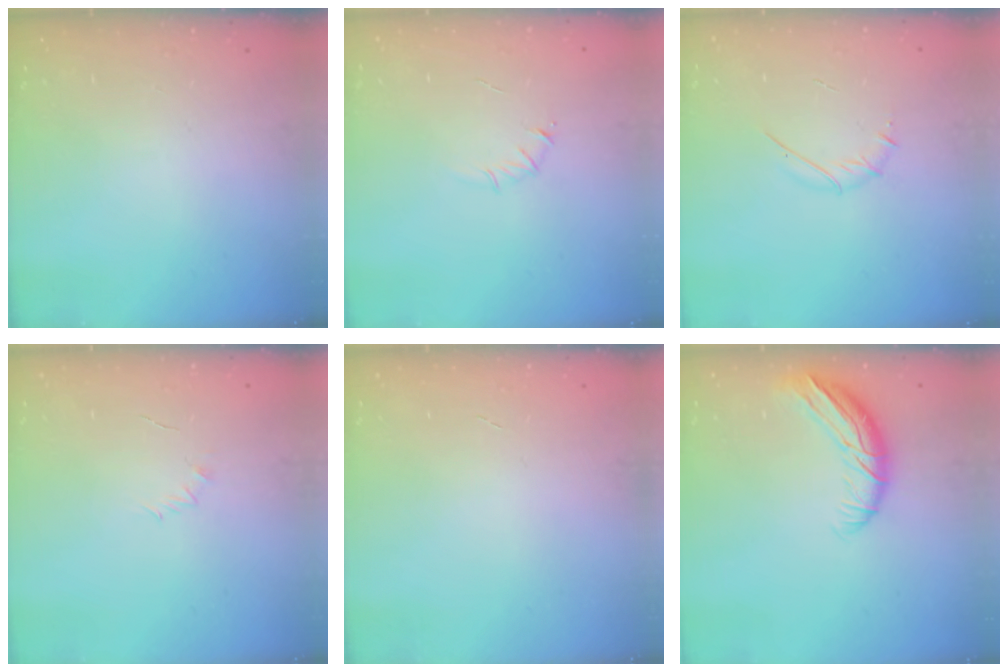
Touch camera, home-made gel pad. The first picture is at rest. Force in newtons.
{"total": 2.7, "press": 2.6, "slide": 0.8}
{"total": 3.9, "press": 3.8, "slide": 1.0}
{"total": 2.5, "press": 2.4, "slide": 0.7}
{"total": 0.0}
{"total": 10.9, "press": 10.8, "slide": 1.3}